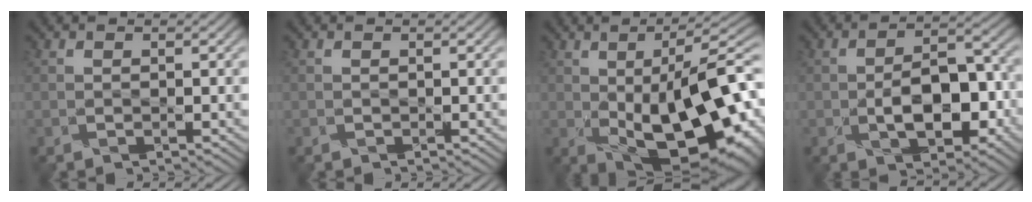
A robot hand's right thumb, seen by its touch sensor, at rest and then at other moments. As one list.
[{"total": 0.0}, {"total": 18.0, "force": [-2.9, 8.3, 15.7], "torque": [-0.226, -0.018, -0.028]}, {"total": 7.9, "force": [-2.2, 4.2, 6.3], "torque": [-0.094, 0.004, -0.036]}]